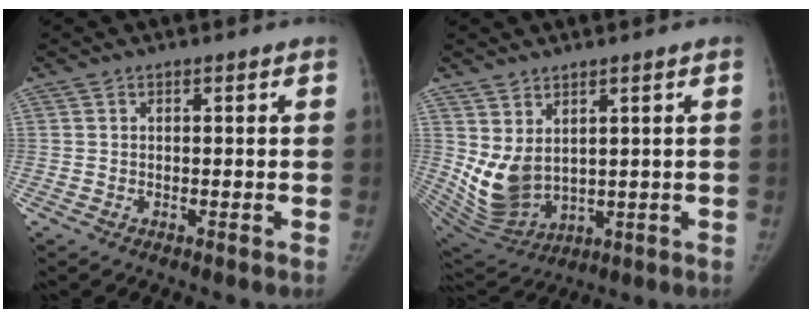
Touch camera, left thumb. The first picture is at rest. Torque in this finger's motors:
{"motor_torque": [1.13, 1.24, 0.64, -0.93, 0.32]}